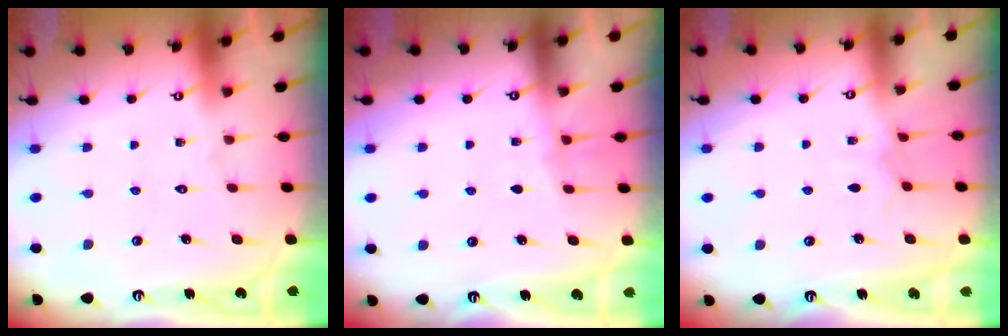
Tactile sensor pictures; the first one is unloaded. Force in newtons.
{"total": 5.6, "press": 5.6, "slide": 0.5}
{"total": 4.5, "press": 4.5, "slide": 0.6}